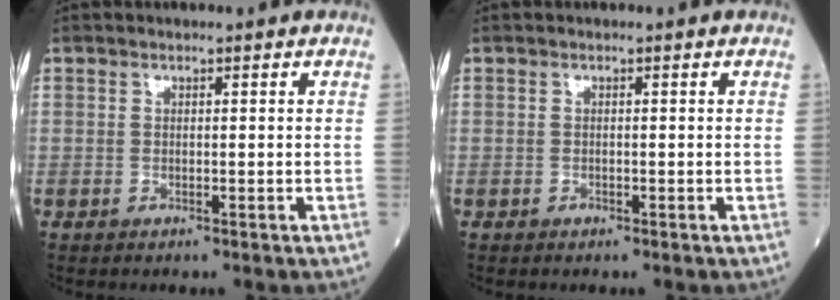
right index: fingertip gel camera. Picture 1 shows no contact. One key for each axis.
{"total": 0.0}